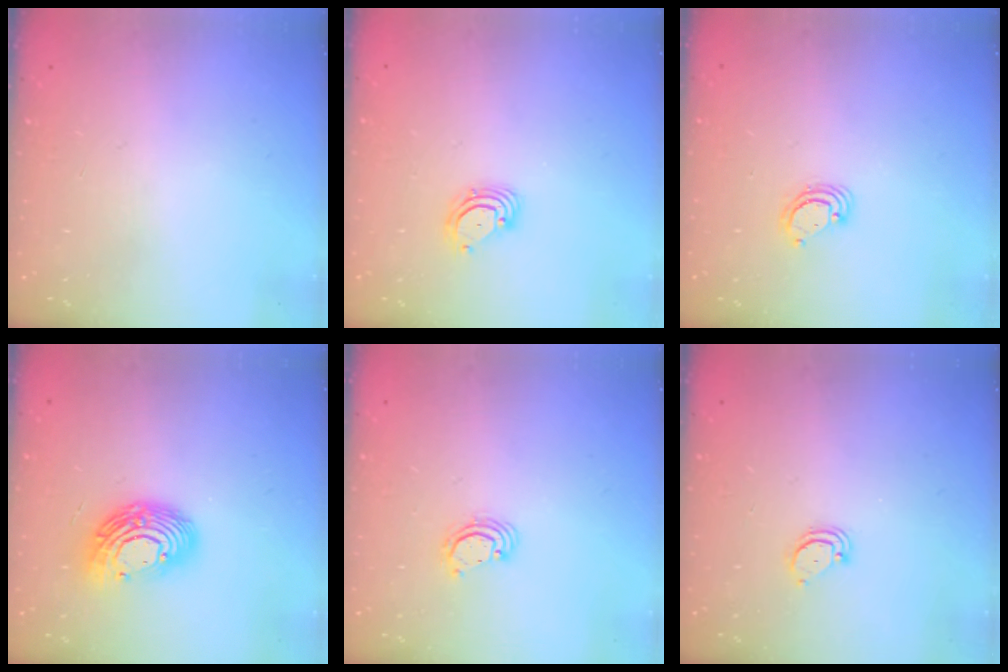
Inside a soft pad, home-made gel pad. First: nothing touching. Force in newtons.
{"total": 3.4, "press": 3.4, "slide": 0.2}
{"total": 3.8, "press": 3.8, "slide": 0.1}
{"total": 13.9, "press": 13.8, "slide": 1.1}
{"total": 2.2, "press": 2.2, "slide": 0.2}
{"total": 2.6, "press": 2.6, "slide": 0.2}